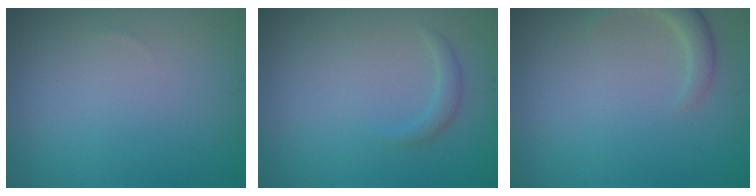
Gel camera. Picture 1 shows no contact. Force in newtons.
{"total": 1.2, "press": 1.2, "slide": 0.0}
{"total": 2.2, "press": 2.2, "slide": 0.2}